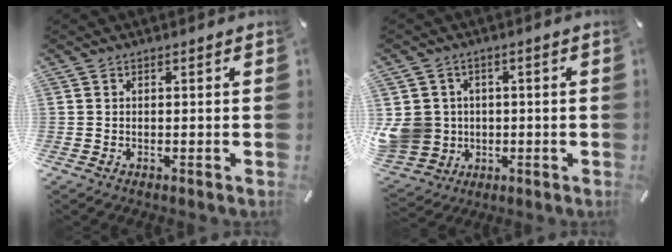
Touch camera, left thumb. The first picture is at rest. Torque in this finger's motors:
{"motor_torque": [2.05, 2.96, 0.97, -0.27, 0.44]}